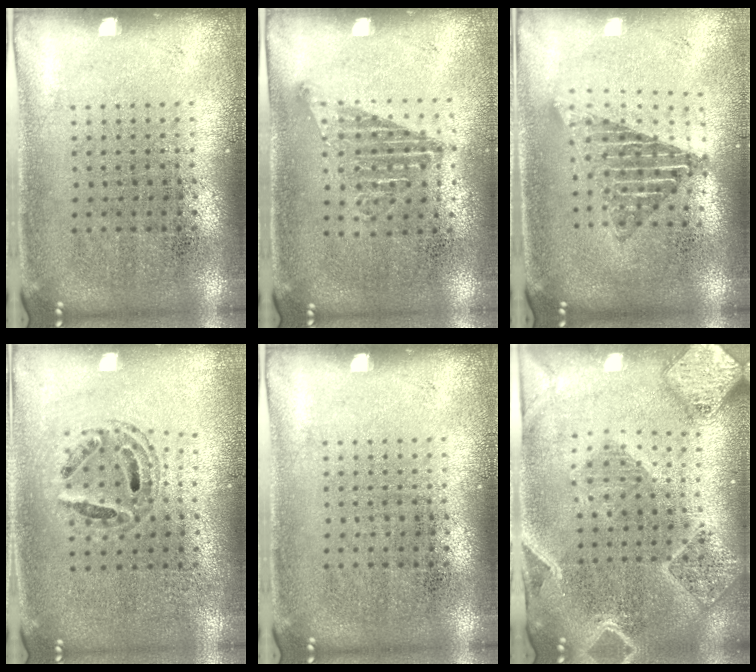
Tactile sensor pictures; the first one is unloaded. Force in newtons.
{"total": 1.1, "press": 1.0, "slide": 0.6}
{"total": 1.7, "press": 1.4, "slide": 0.9}
{"total": 0.7, "press": 0.7, "slide": 0.3}
{"total": 0.0}
{"total": 2.7, "press": 2.4, "slide": 1.3}